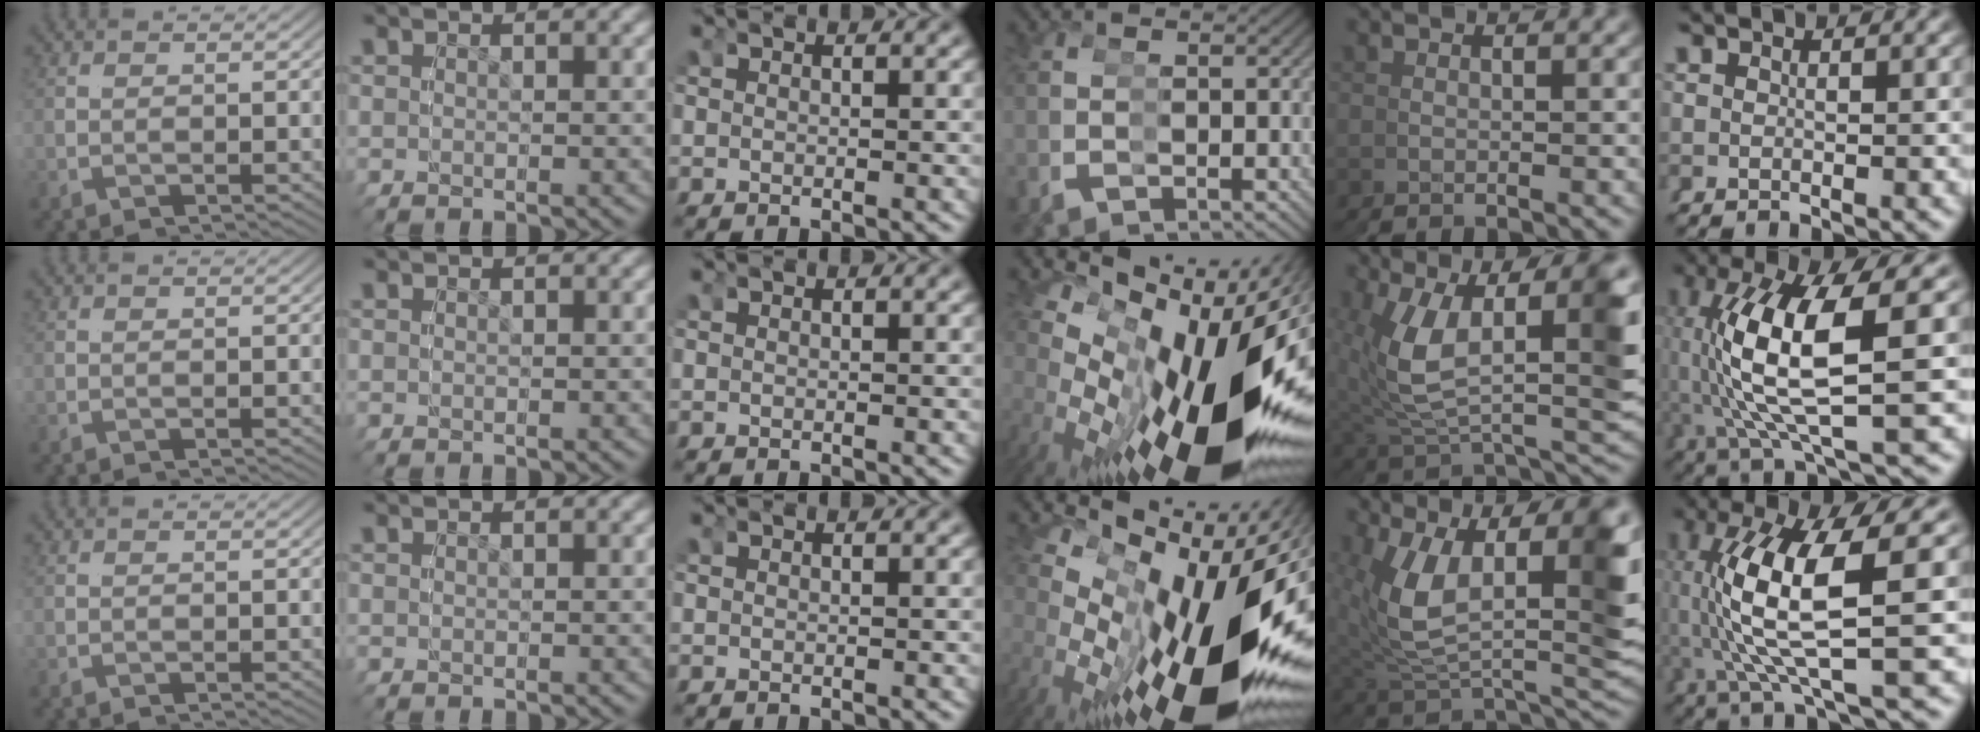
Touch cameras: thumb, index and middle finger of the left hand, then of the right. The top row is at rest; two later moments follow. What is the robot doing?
{"motion": "grasp_and_lifting", "object": "legos"}